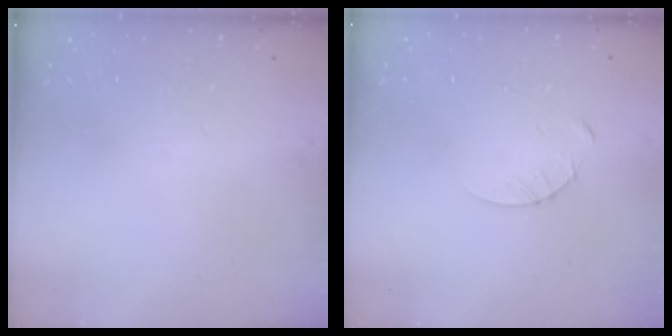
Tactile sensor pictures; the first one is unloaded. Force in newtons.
{"total": 3.8, "press": 3.8, "slide": 0.3}